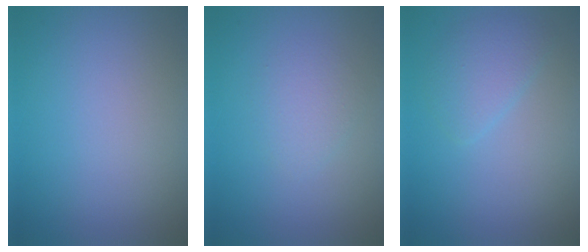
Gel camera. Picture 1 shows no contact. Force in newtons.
{"total": 1.7, "press": 1.7, "slide": 0.0}
{"total": 2.2, "press": 2.1, "slide": 0.1}